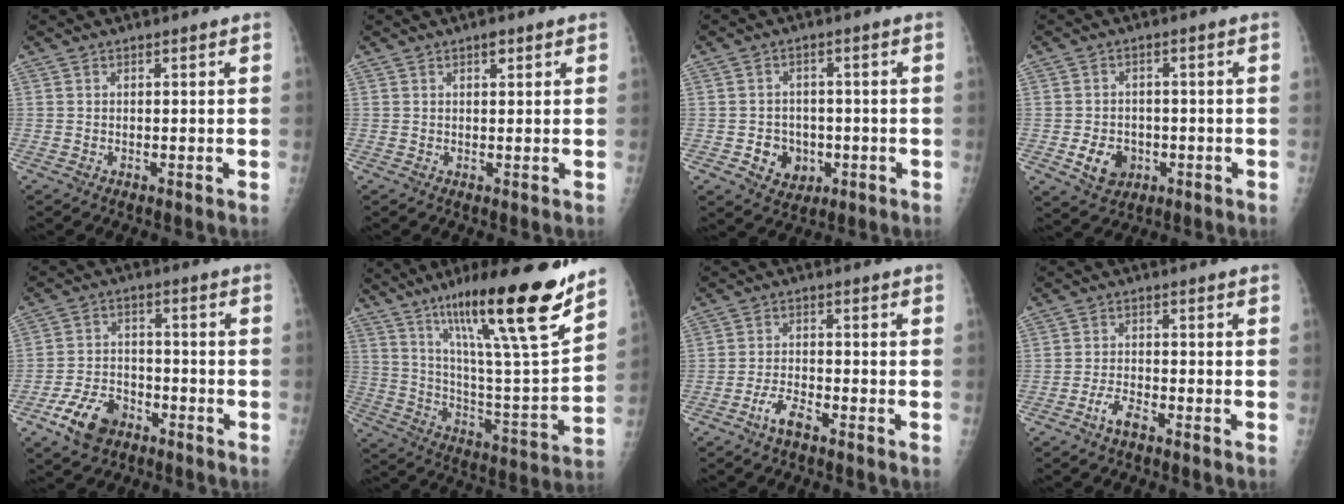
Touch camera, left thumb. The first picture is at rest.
{"total": 1.5, "force": [0.9, 0.5, 1.1], "torque": [-0.011, -0.001, 0.011]}
{"total": 6.2, "force": [-1.7, 5.3, 2.6], "torque": [-0.012, 0.010, -0.020]}
{"total": 6.1, "force": [-1.9, 4.9, 3.2], "torque": [-0.036, 0.009, -0.024]}
{"total": 9.2, "force": [-5.3, 5.9, 4.6], "torque": [-0.073, 0.027, -0.094]}
{"total": 24.7, "force": [16.3, 2.7, 18.4], "torque": [-0.273, -0.071, 0.272]}
{"total": 4.1, "force": [-2.9, 1.3, 2.6], "torque": [-0.055, 0.020, -0.054]}
{"total": 3.4, "force": [-2.4, 1.2, 2.2], "torque": [-0.046, 0.018, -0.045]}